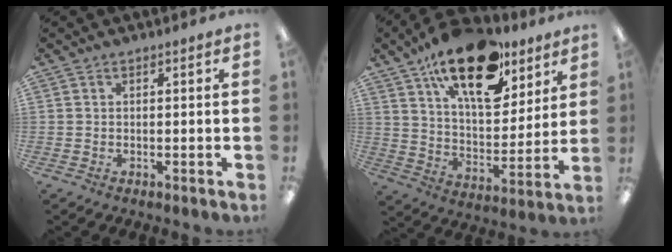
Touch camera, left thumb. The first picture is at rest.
{"total": 21.5, "force": [14.0, 9.7, 13.0], "torque": [-0.210, -0.075, 0.240]}